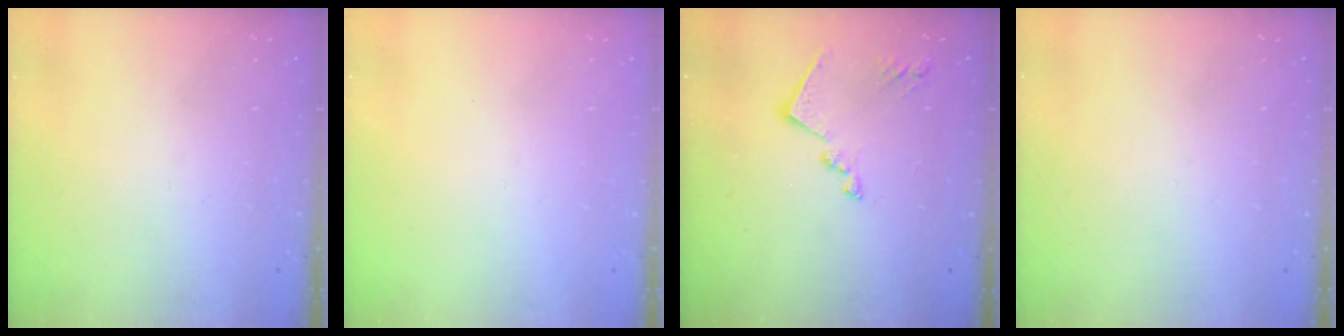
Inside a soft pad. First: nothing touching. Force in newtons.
{"total": 0.0}
{"total": 11.5, "press": 11.4, "slide": 0.9}
{"total": 0.0}